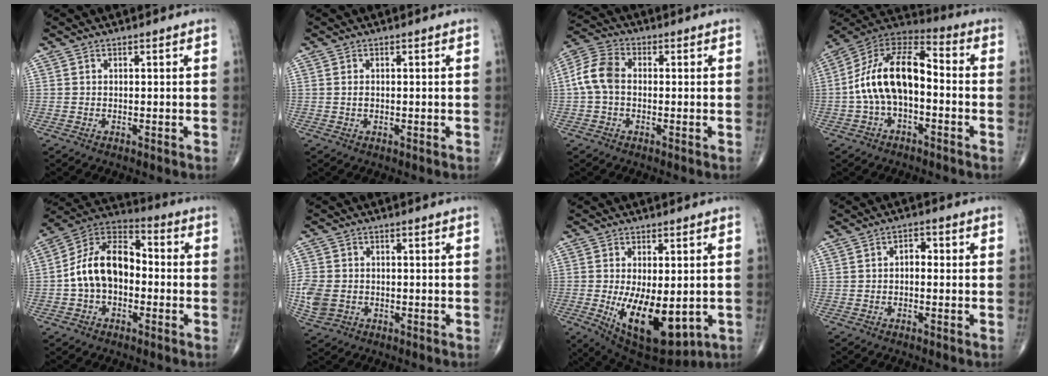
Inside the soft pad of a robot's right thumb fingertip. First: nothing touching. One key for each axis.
{"total": 1.0, "fx": 0.0, "fy": 0.6, "fz": 0.8, "tx": -0.016, "ty": -0.001, "tz": 0.001}
{"total": 7.6, "fx": -0.2, "fy": 5.2, "fz": 5.5, "tx": -0.114, "ty": 0.024, "tz": -0.015}
{"total": 16.0, "fx": -1.6, "fy": 8.6, "fz": 13.4, "tx": -0.236, "ty": 0.050, "tz": -0.040}
{"total": 14.2, "fx": -1.5, "fy": 9.4, "fz": 10.5, "tx": -0.170, "ty": 0.044, "tz": -0.039}
{"total": 7.6, "fx": -1.6, "fy": 6.1, "fz": 4.3, "tx": -0.107, "ty": 0.001, "tz": -0.026}
{"total": 15.5, "fx": -3.2, "fy": 7.5, "fz": 13.2, "tx": -0.204, "ty": -0.024, "tz": -0.023}
{"total": 2.4, "fx": -0.1, "fy": 1.6, "fz": 1.8, "tx": -0.015, "ty": 0.009, "tz": -0.009}